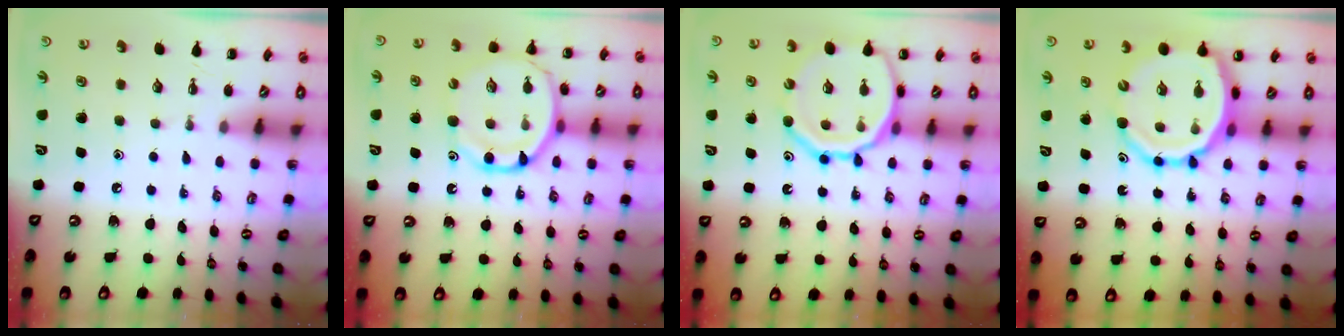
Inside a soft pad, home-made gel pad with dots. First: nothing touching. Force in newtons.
{"total": 13.7, "press": 13.3, "slide": 3.2}
{"total": 17.4, "press": 17.3, "slide": 2.5}
{"total": 14.3, "press": 13.8, "slide": 4.0}